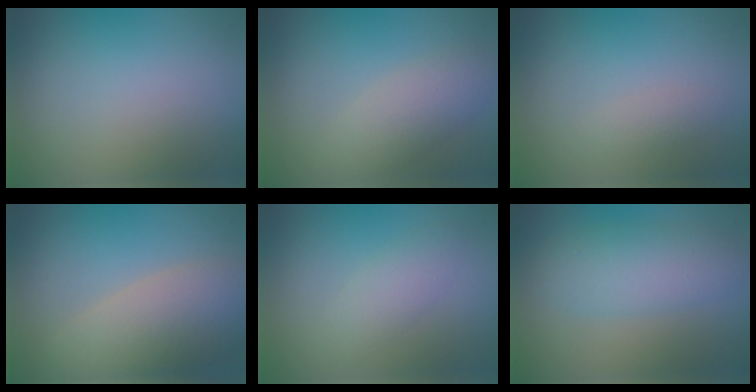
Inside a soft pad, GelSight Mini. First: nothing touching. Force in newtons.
{"total": 3.4, "press": 3.4, "slide": 0.0}
{"total": 1.1, "press": 1.1, "slide": 0.0}
{"total": 7.5, "press": 7.5, "slide": 0.7}
{"total": 2.2, "press": 2.2, "slide": 0.0}
{"total": 3.7, "press": 3.7, "slide": 0.1}